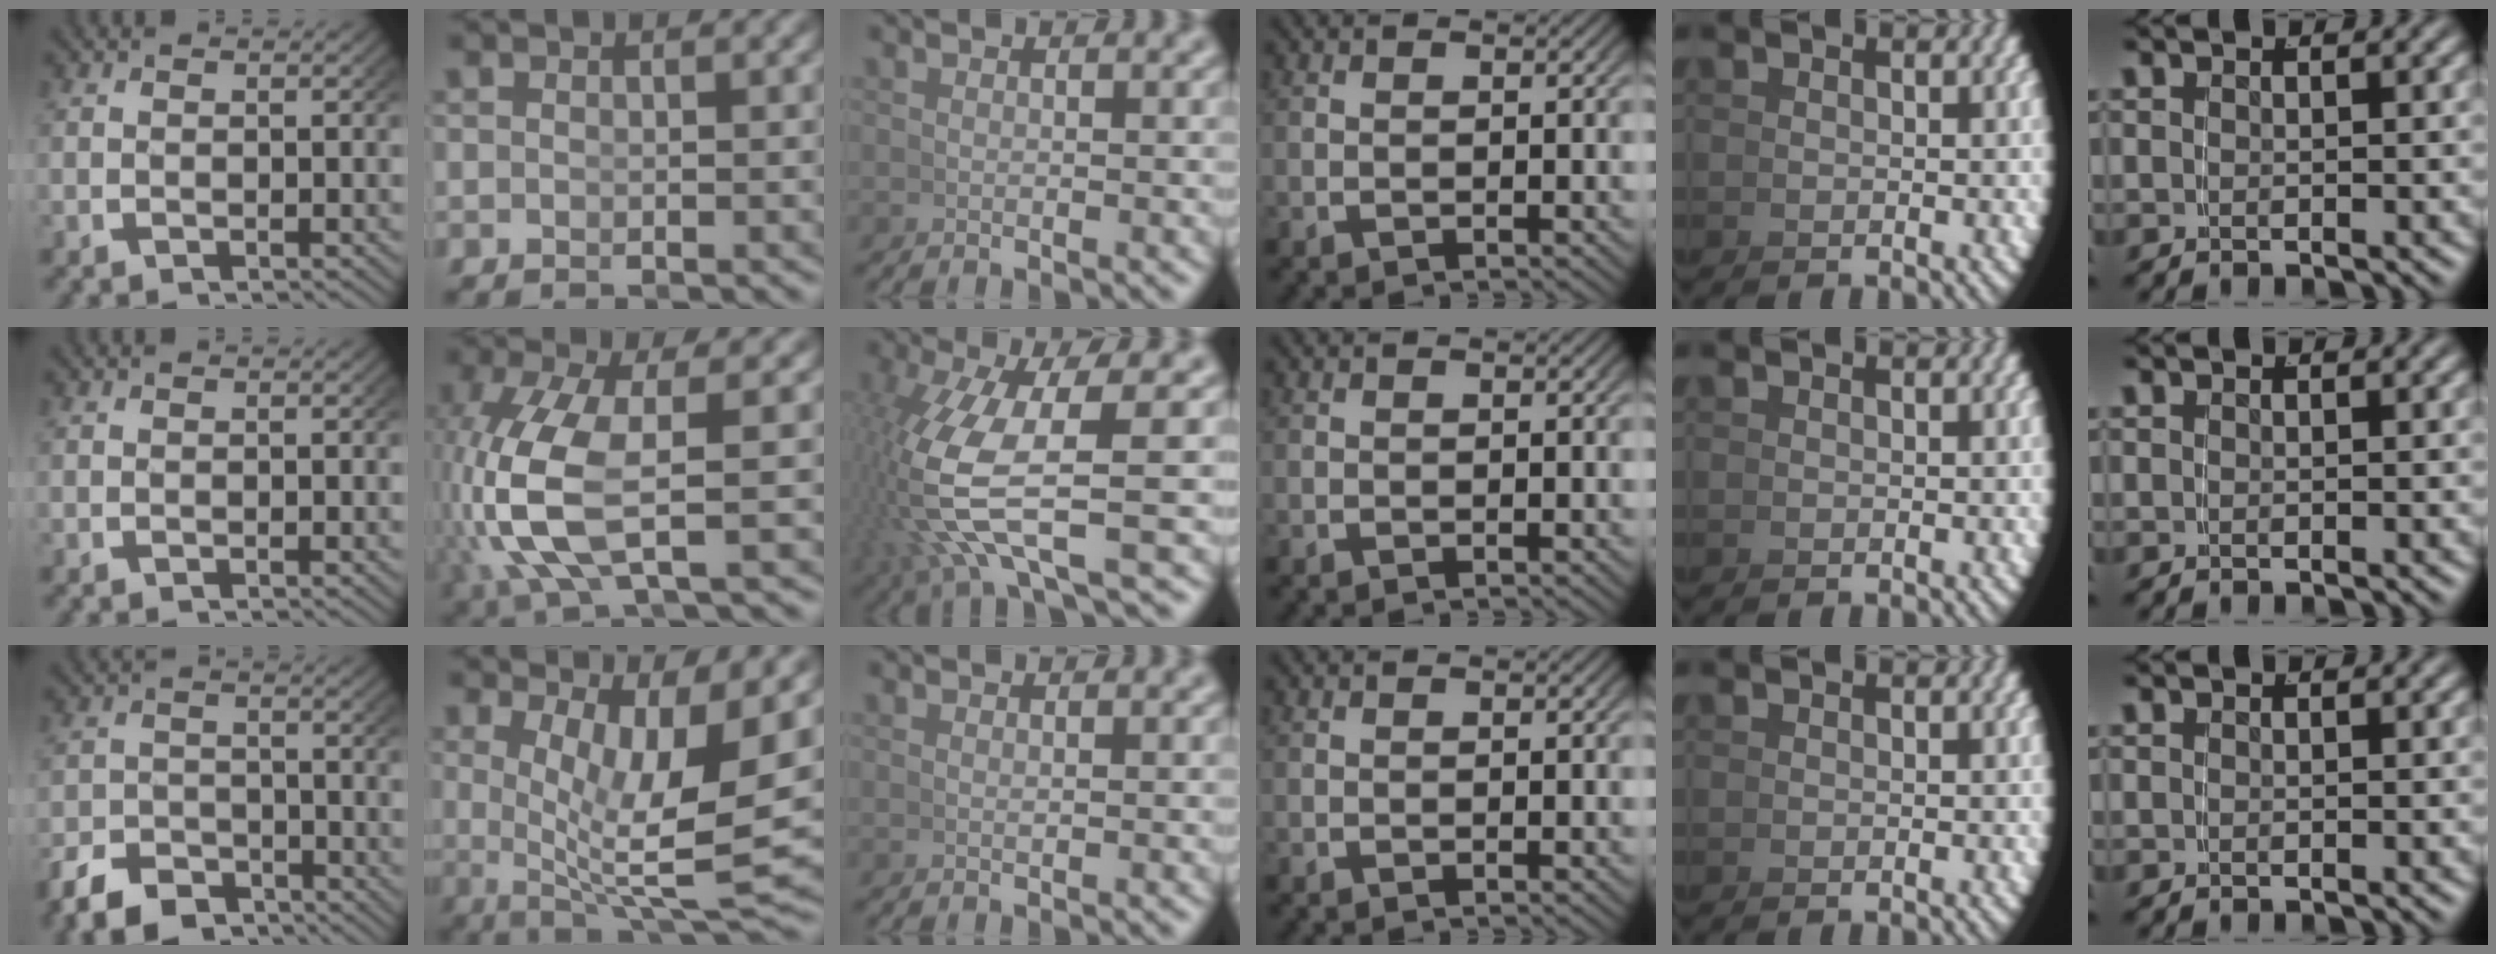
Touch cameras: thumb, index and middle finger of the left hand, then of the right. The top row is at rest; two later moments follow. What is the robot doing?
{"motion": "grasp_and_lifting", "object": "whiteboard"}